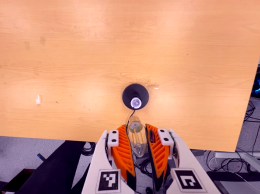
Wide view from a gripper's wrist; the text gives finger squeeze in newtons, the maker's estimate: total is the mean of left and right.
{"total": 20.4, "left": 24.8, "right": 15.9}